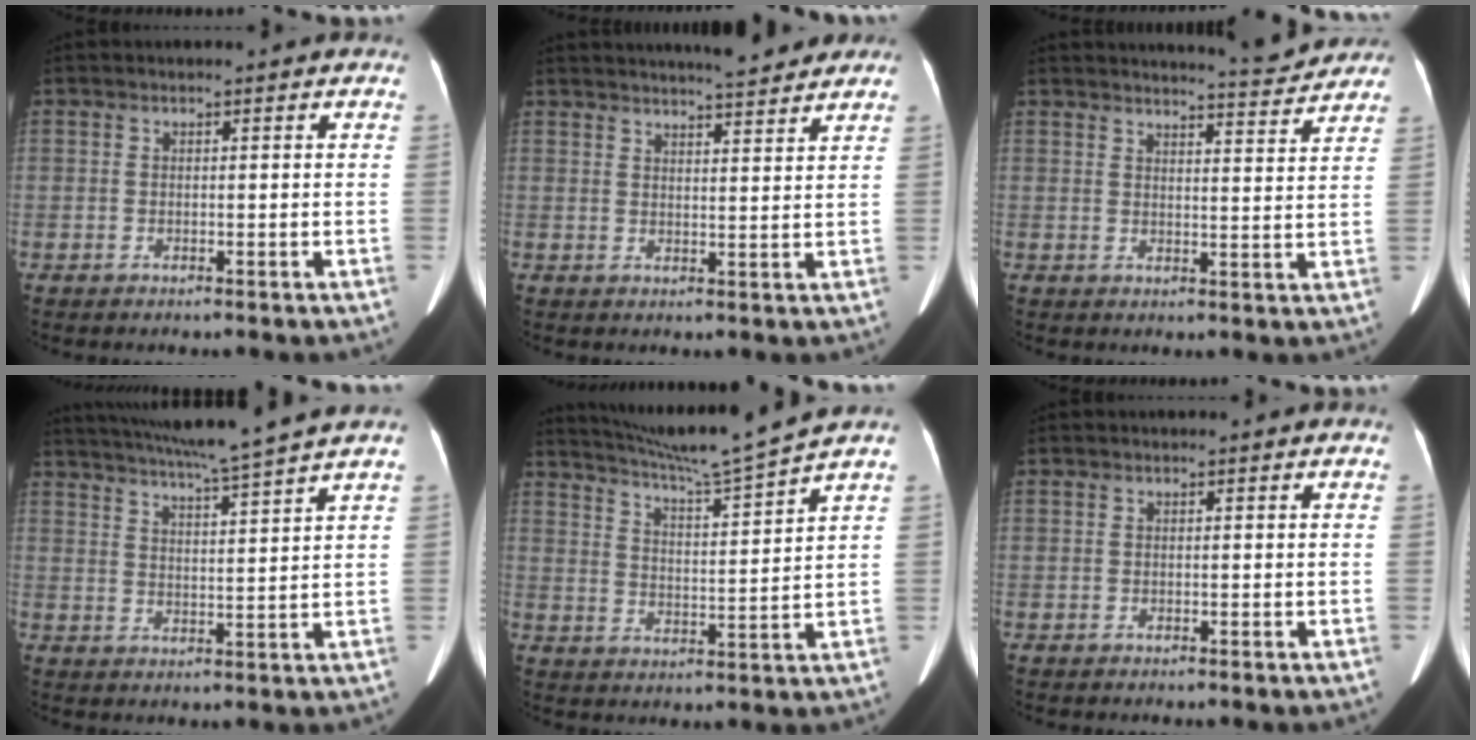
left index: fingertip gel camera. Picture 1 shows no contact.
{"total": 10.1, "force": [9.1, 0.9, 4.1], "torque": [-0.056, 0.008, 0.113]}
{"total": 6.9, "force": [6.8, 0.0, 1.0], "torque": [-0.023, -0.011, 0.080]}
{"total": 12.3, "force": [10.8, -2.0, 5.6], "torque": [-0.100, -0.006, 0.162]}
{"total": 11.3, "force": [10.3, -2.7, 3.8], "torque": [-0.073, -0.025, 0.172]}
{"total": 0.0}